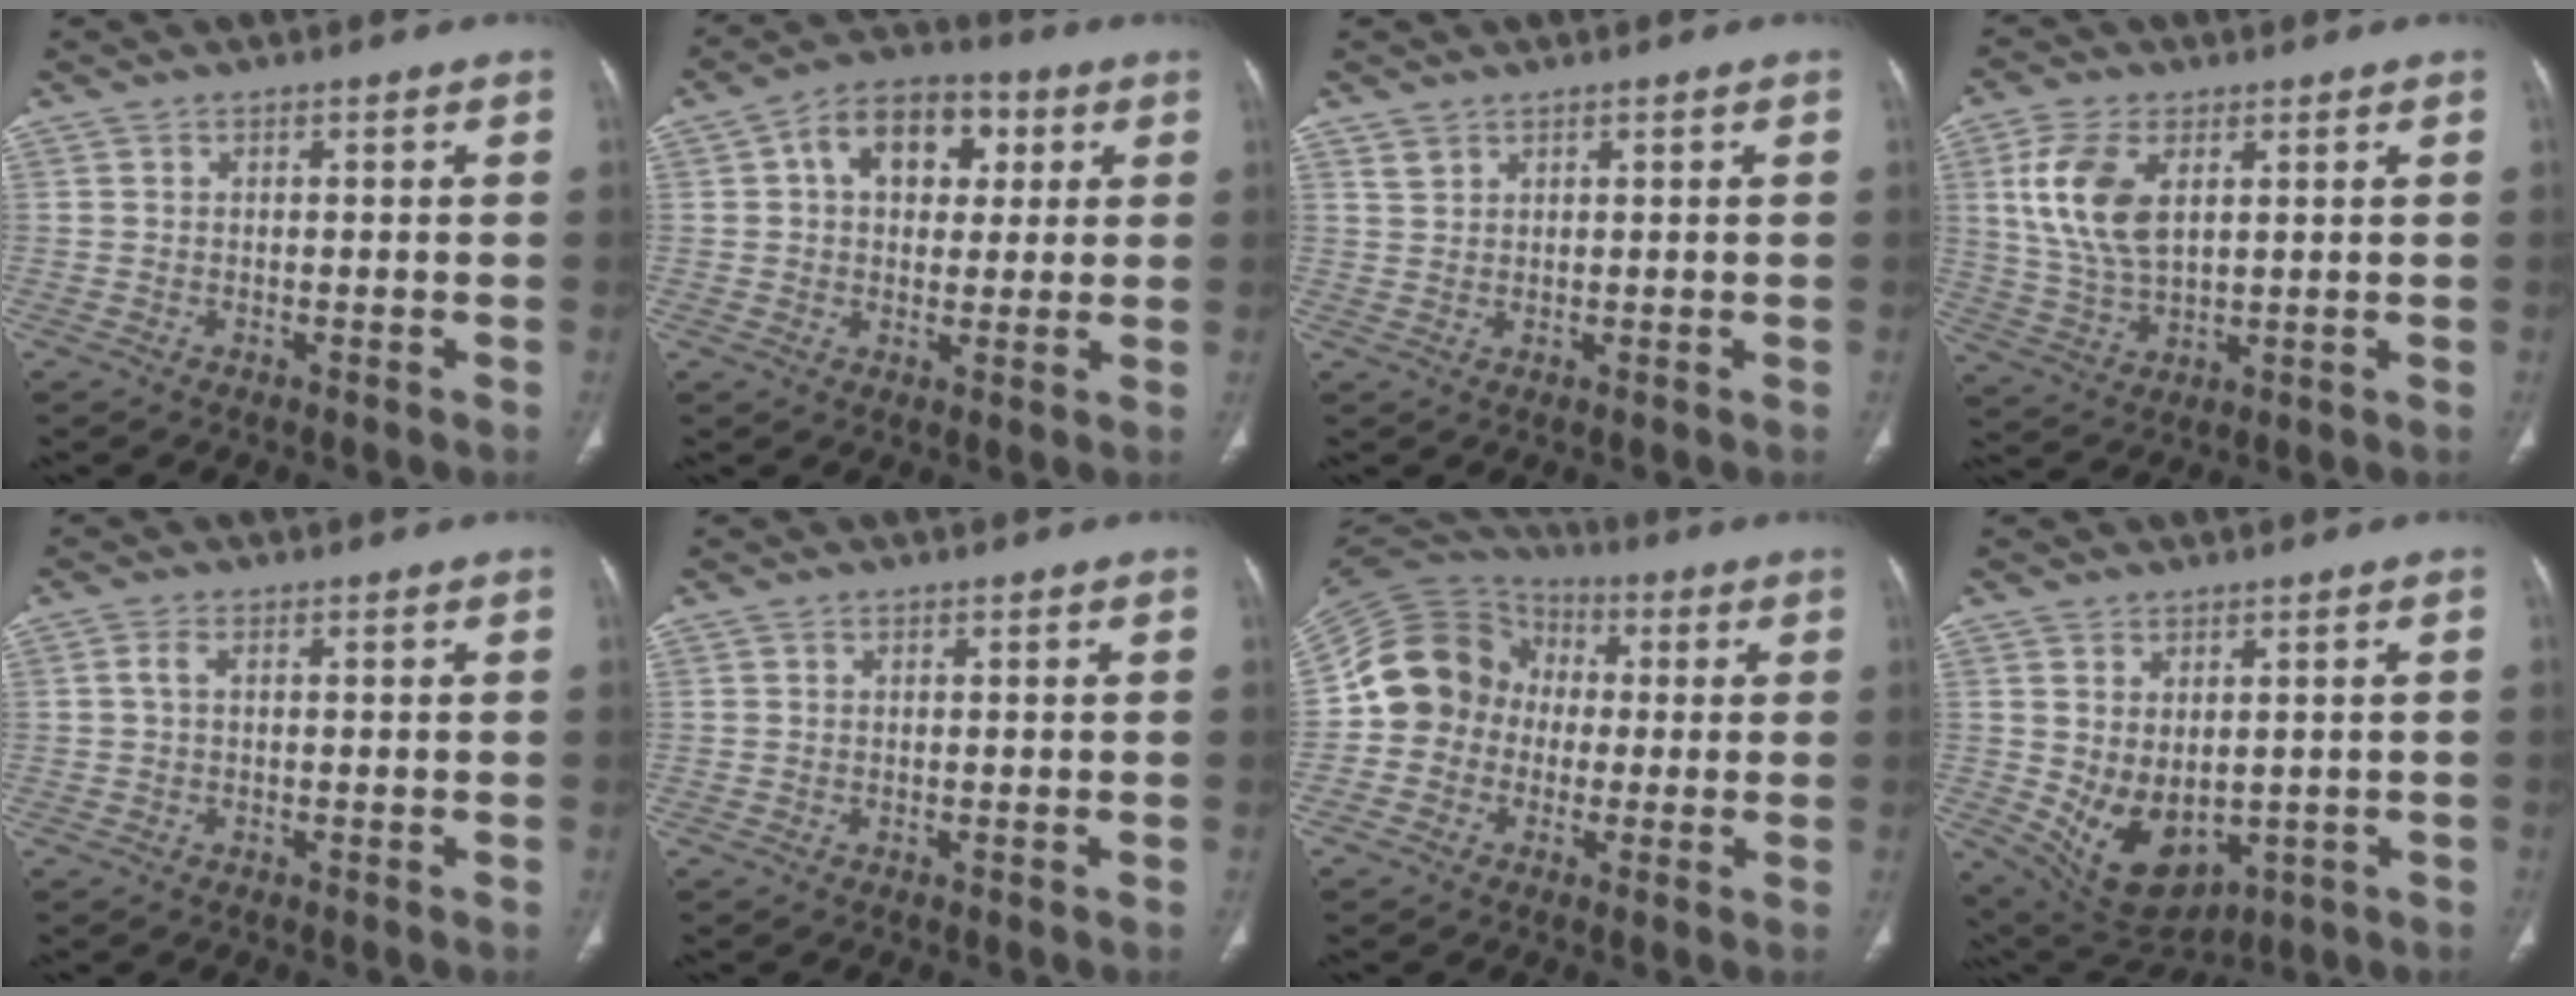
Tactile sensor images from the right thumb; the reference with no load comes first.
{"total": 12.0, "force": [3.3, 8.4, 7.9], "torque": [-0.084, 0.013, 0.044]}
{"total": 1.5, "force": [1.3, 0.8, 0.3], "torque": [0.001, -0.004, 0.027]}
{"total": 11.8, "force": [3.6, 6.5, 9.2], "torque": [-0.186, -0.009, 0.074]}
{"total": 1.4, "force": [0.1, 0.7, 1.2], "torque": [-0.028, 0.003, 0.000]}
{"total": 0.0}
{"total": 13.8, "force": [-0.8, 12.4, 6.0], "torque": [-0.102, 0.033, -0.027]}
{"total": 10.9, "force": [-1.0, 6.8, 8.4], "torque": [-0.130, -0.008, 0.018]}